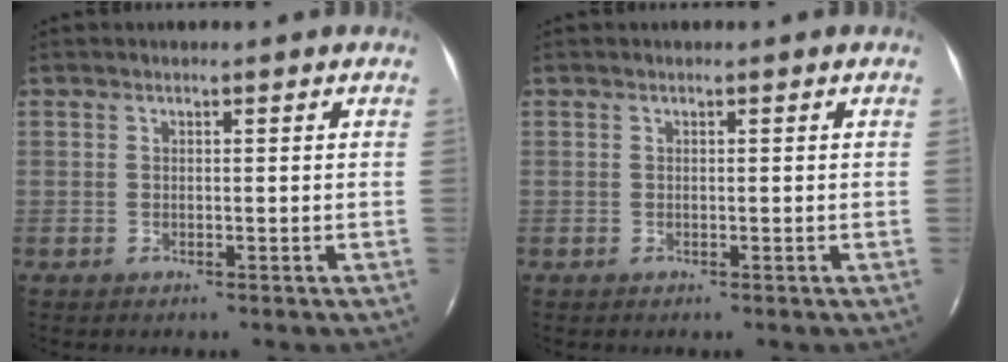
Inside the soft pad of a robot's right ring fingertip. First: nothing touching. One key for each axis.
{"total": 0.0}